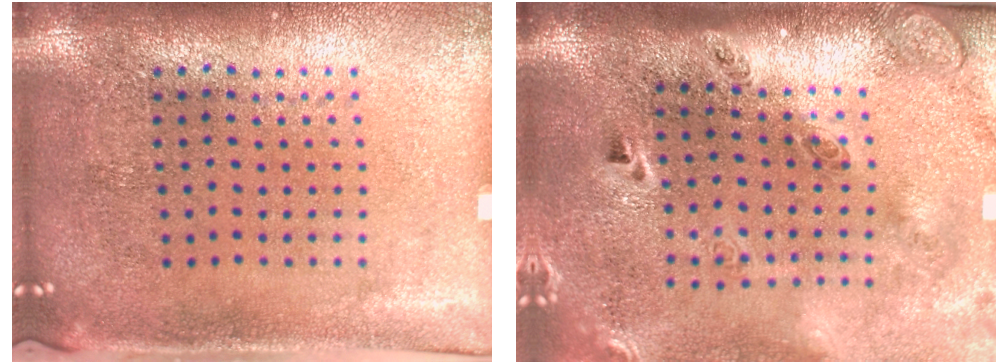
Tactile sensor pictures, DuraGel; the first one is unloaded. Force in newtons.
{"total": 3.0, "press": 2.0, "slide": 2.2}